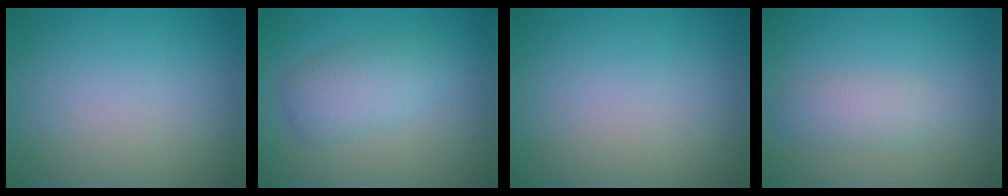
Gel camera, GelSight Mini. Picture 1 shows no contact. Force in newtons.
{"total": 3.4, "press": 3.4, "slide": 0.2}
{"total": 0.0}
{"total": 2.0, "press": 2.0, "slide": 0.0}